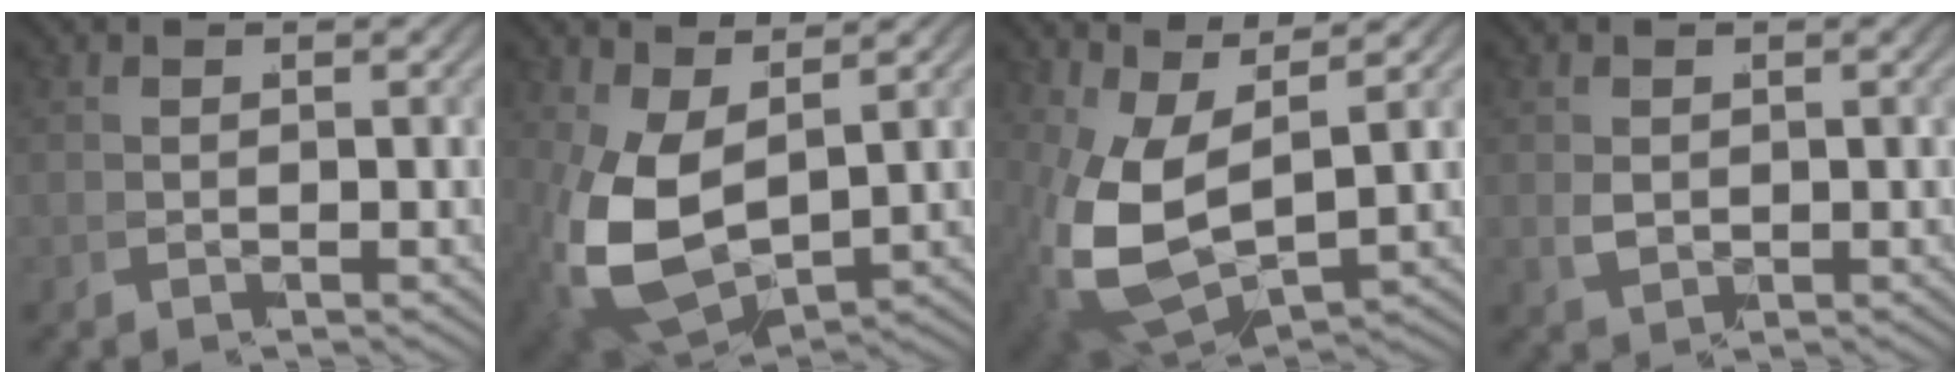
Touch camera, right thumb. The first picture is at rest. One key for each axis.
{"total": 9.5, "fx": -0.7, "fy": 6.3, "fz": 7.1, "tx": -0.204, "ty": -0.063, "tz": 0.029}
{"total": 10.5, "fx": 0.1, "fy": 6.5, "fz": 8.2, "tx": -0.216, "ty": -0.062, "tz": 0.040}
{"total": 2.0, "fx": 0.5, "fy": 1.5, "fz": 1.3, "tx": -0.038, "ty": -0.012, "tz": 0.024}